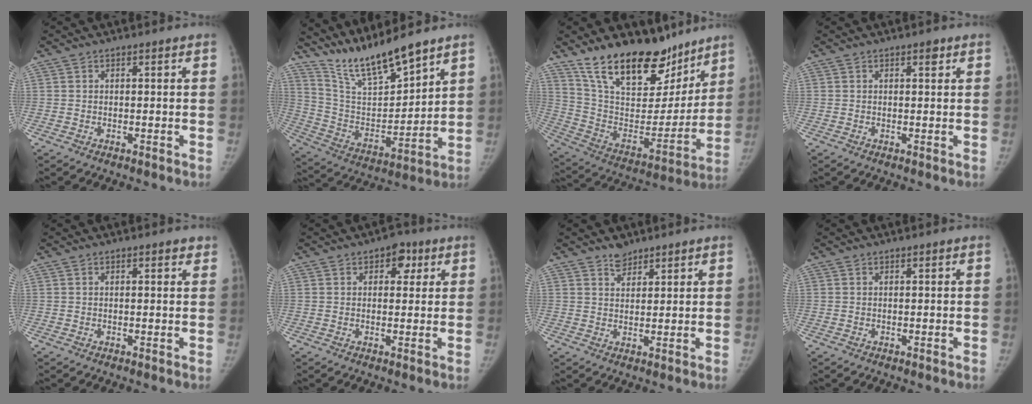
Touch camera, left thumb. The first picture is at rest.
{"total": 14.9, "force": [13.0, 2.2, 7.0], "torque": [-0.110, -0.075, 0.257]}
{"total": 25.4, "force": [18.5, 11.5, 12.9], "torque": [-0.171, -0.085, 0.314]}
{"total": 1.2, "force": [0.7, 0.6, 0.8], "torque": [-0.006, -0.001, 0.009]}
{"total": 1.0, "force": [0.7, 0.4, 0.5], "torque": [0.000, -0.002, 0.006]}
{"total": 4.2, "force": [1.9, 2.8, 2.5], "torque": [-0.005, -0.002, 0.020]}
{"total": 2.9, "force": [2.4, 1.5, 0.5], "torque": [0.009, -0.018, 0.039]}
{"total": 0.0}